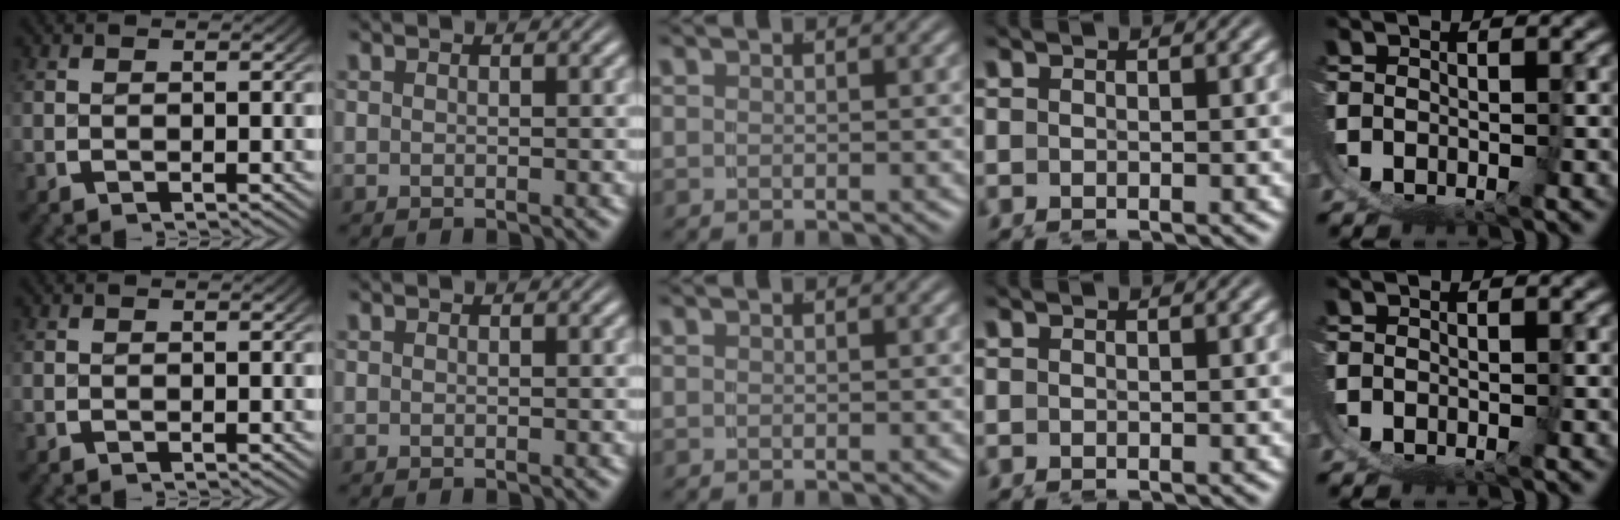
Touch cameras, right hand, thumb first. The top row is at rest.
{}